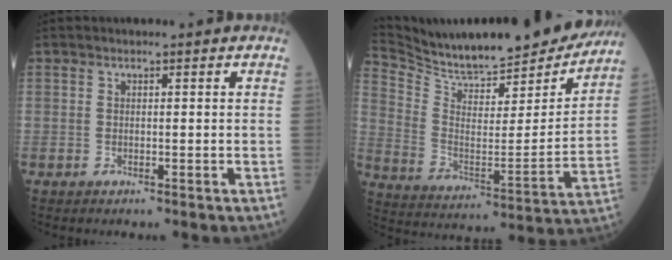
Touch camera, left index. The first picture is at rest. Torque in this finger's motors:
{"motor_torque": [-0.32, -1.25, 0.20, 0.03]}